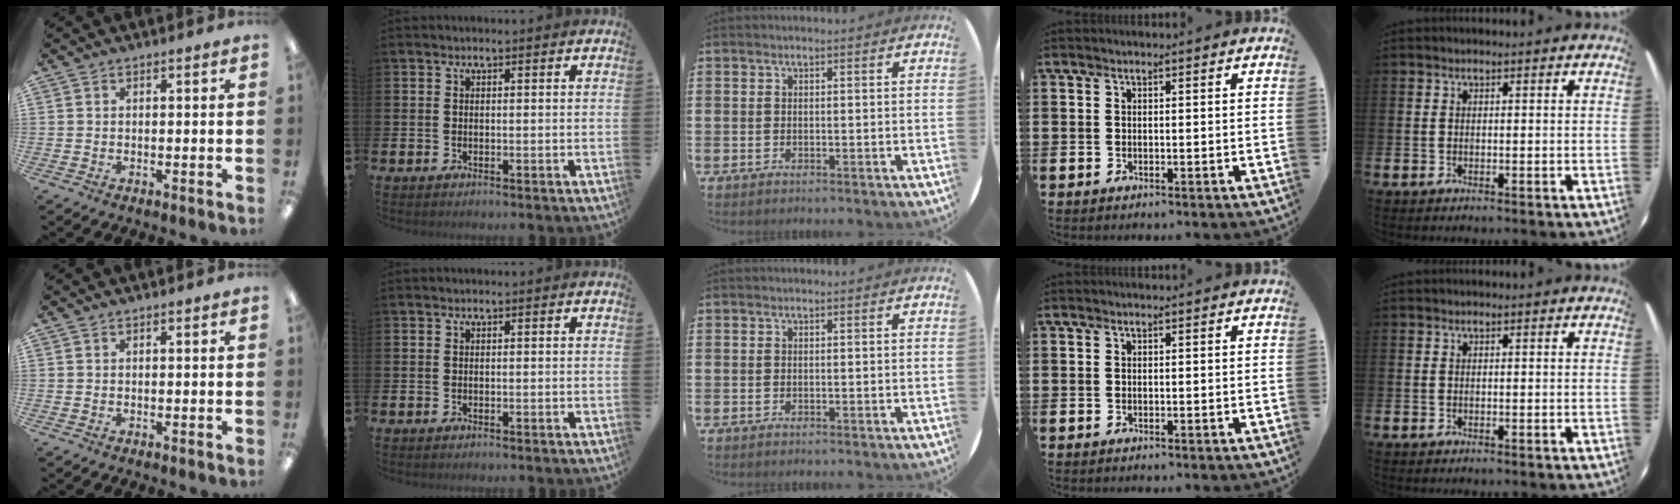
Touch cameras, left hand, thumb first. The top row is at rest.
{}